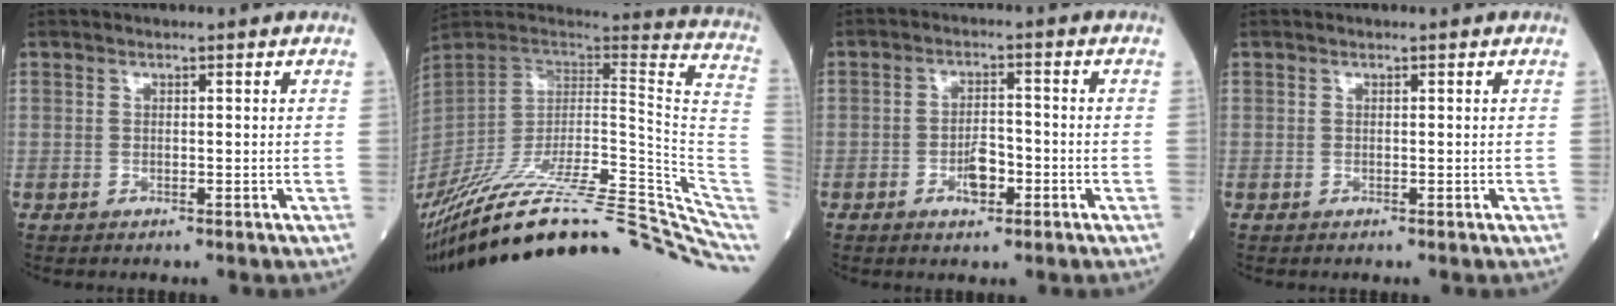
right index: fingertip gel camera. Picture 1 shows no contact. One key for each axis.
{"total": 38.0, "fx": -30.2, "fy": 5.8, "fz": 22.3, "tx": -0.282, "ty": -0.047, "tz": -0.438}
{"total": 4.3, "fx": -1.8, "fy": 1.7, "fz": 3.5, "tx": -0.062, "ty": 0.003, "tz": -0.030}
{"total": 0.0}